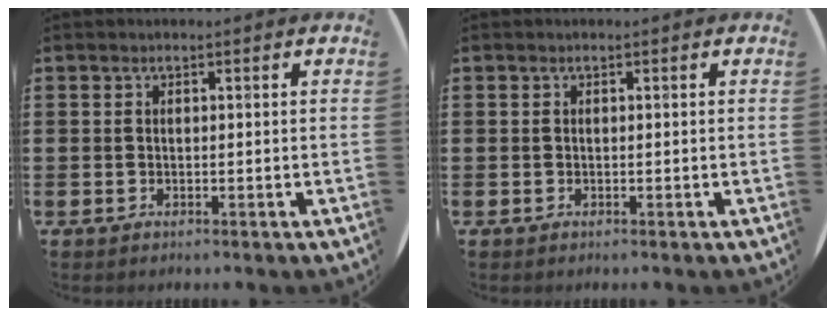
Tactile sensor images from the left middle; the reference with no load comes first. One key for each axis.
{"total": 0.0}